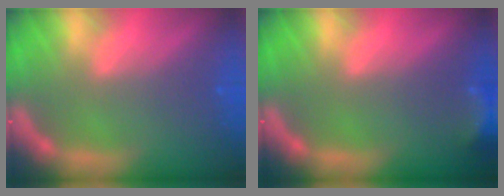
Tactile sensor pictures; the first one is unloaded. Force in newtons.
{"total": 3.9}